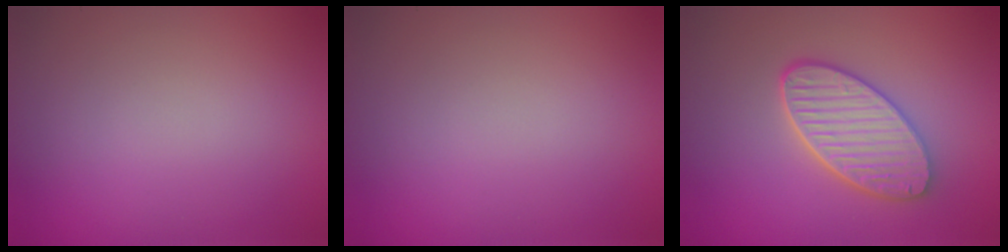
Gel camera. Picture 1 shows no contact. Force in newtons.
{"total": 0.0}
{"total": 5.3, "press": 4.4, "slide": 3.0}